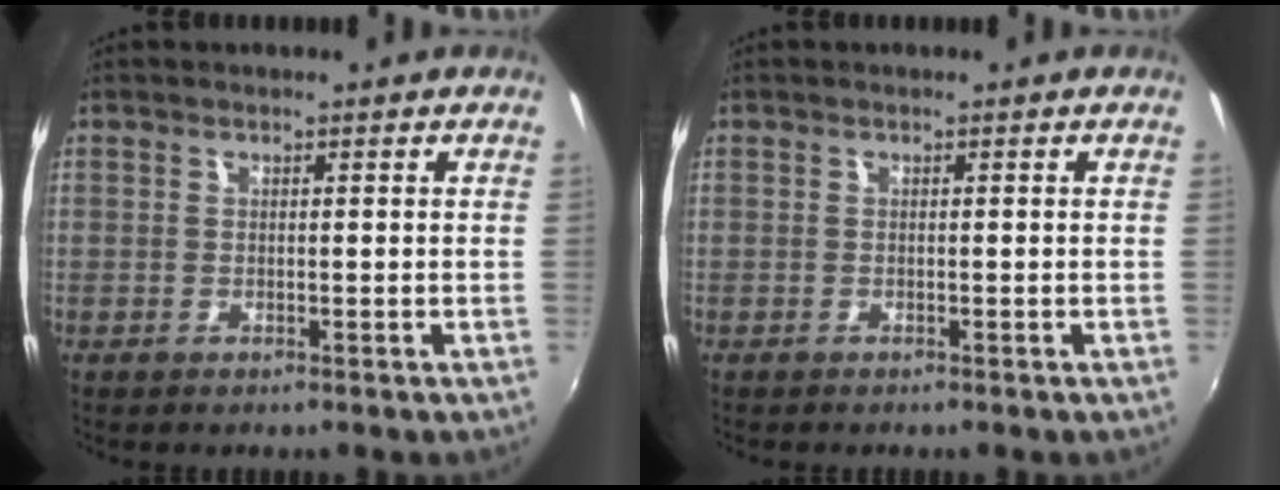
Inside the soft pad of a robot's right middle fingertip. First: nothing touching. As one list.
[{"total": 0.0}]